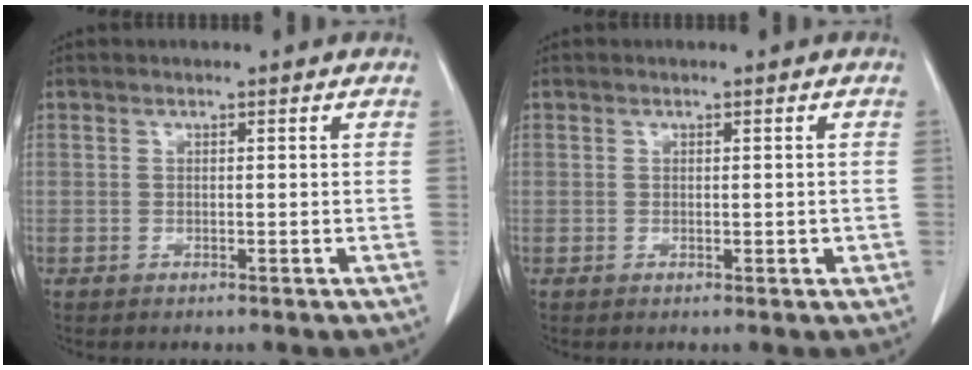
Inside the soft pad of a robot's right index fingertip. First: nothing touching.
{"total": 1.1, "force": [-0.1, 0.6, 1.0], "torque": [-0.013, -0.001, 0.003]}